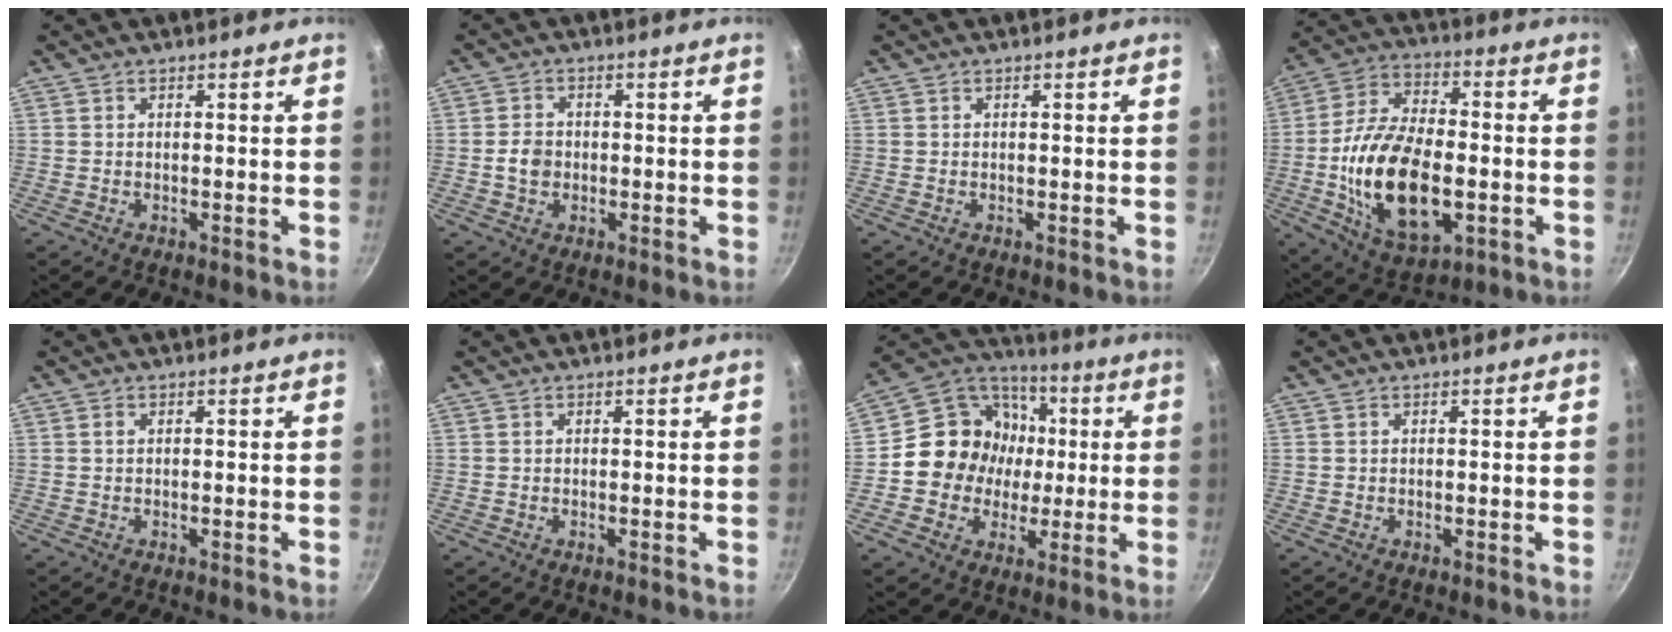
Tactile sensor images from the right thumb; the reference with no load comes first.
{"total": 3.7, "force": [-0.6, 3.0, 2.1], "torque": [-0.027, 0.010, -0.014]}
{"total": 0.0}
{"total": 21.7, "force": [-3.8, 11.8, 17.8], "torque": [-0.316, 0.018, -0.061]}
{"total": 0.6, "force": [0.2, 0.5, 0.4], "torque": [-0.007, 0.003, 0.003]}
{"total": 0.0}
{"total": 16.1, "force": [0.5, 14.7, 6.6], "torque": [-0.083, 0.022, -0.001]}
{"total": 0.0}